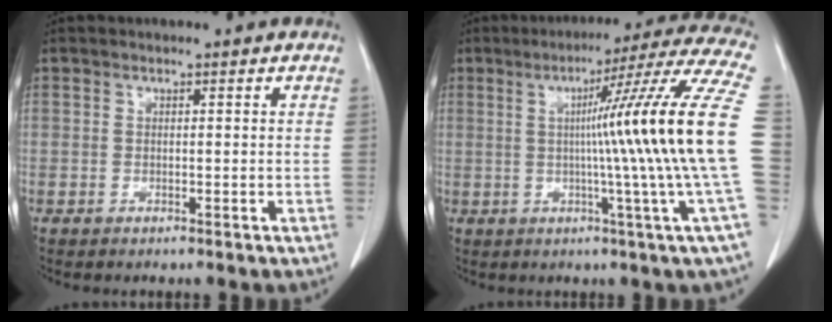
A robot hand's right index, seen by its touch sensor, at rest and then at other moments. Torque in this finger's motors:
{"motor_torque": [1.94, -0.19, 0.76, 0.21]}